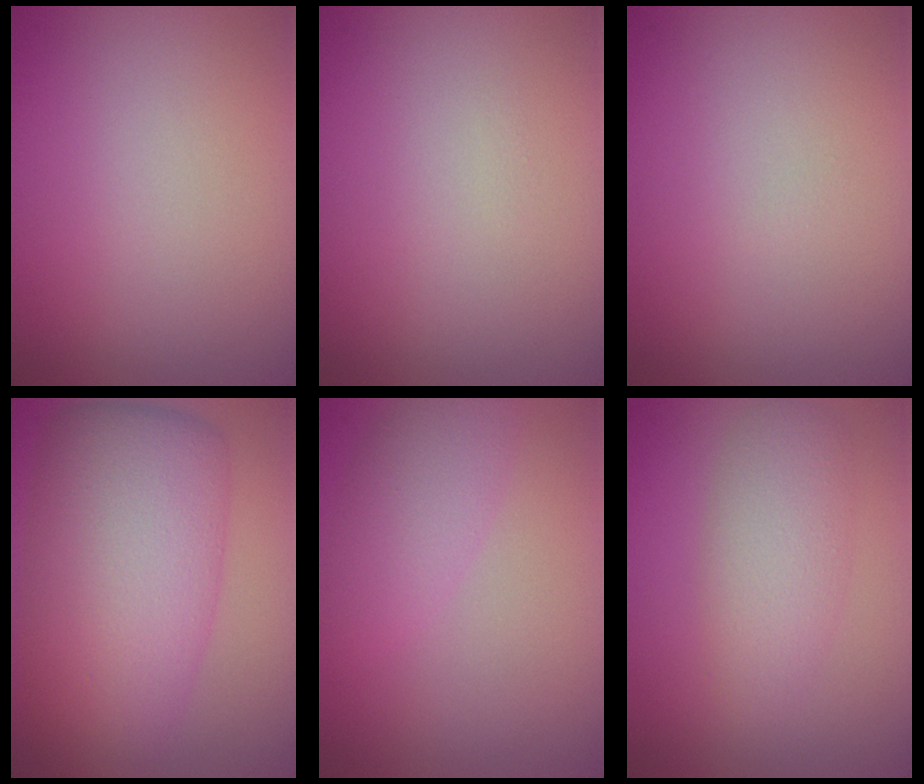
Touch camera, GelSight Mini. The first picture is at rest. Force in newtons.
{"total": 0.0}
{"total": 0.0}
{"total": 10.6, "press": 10.6, "slide": 0.3}
{"total": 3.0, "press": 3.0, "slide": 0.2}
{"total": 2.2, "press": 2.2, "slide": 0.2}